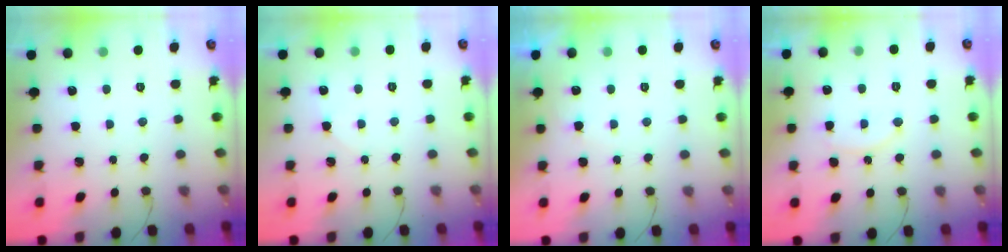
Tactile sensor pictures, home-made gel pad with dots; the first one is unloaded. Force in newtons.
{"total": 3.0, "press": 2.6, "slide": 1.5}
{"total": 3.0, "press": 3.0, "slide": 0.0}
{"total": 7.7, "press": 7.7, "slide": 0.3}